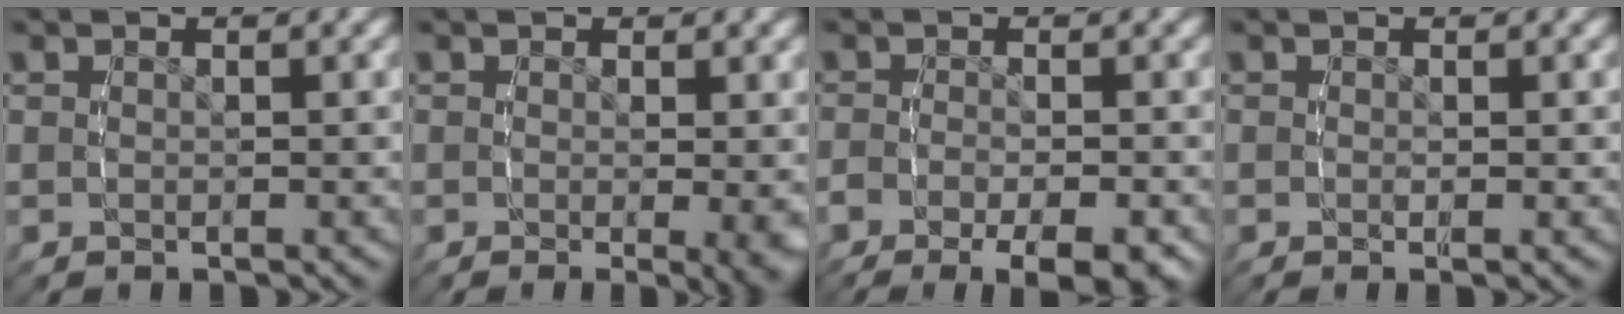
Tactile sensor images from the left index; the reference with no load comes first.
{"total": 2.8, "force": [-0.5, 0.2, 2.7], "torque": [-0.034, -0.016, -0.003]}
{"total": 6.3, "force": [-4.1, 2.7, 4.0], "torque": [-0.063, -0.016, -0.055]}
{"total": 0.5, "force": [-0.2, 0.0, 0.5], "torque": [-0.009, -0.004, 0.001]}